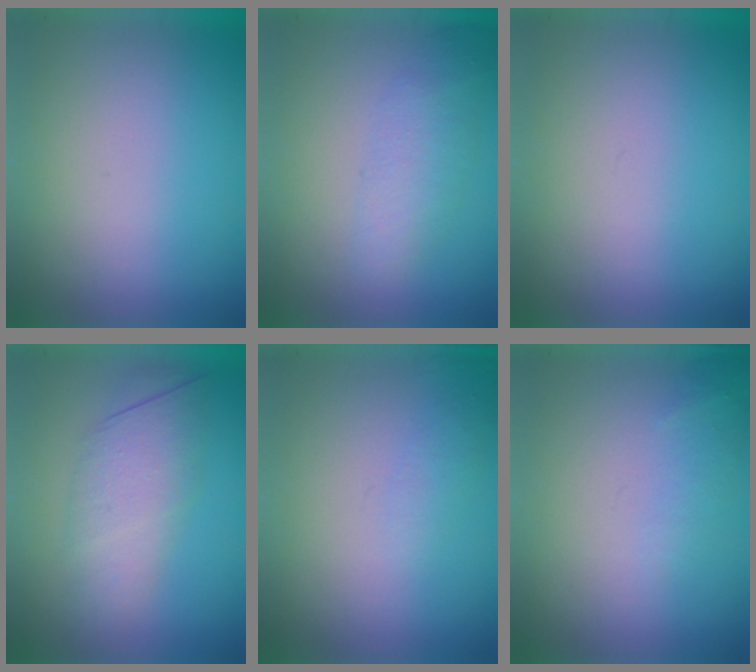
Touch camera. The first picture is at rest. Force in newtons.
{"total": 2.1}
{"total": 0.0}
{"total": 3.1}
{"total": 1.2}
{"total": 1.3}